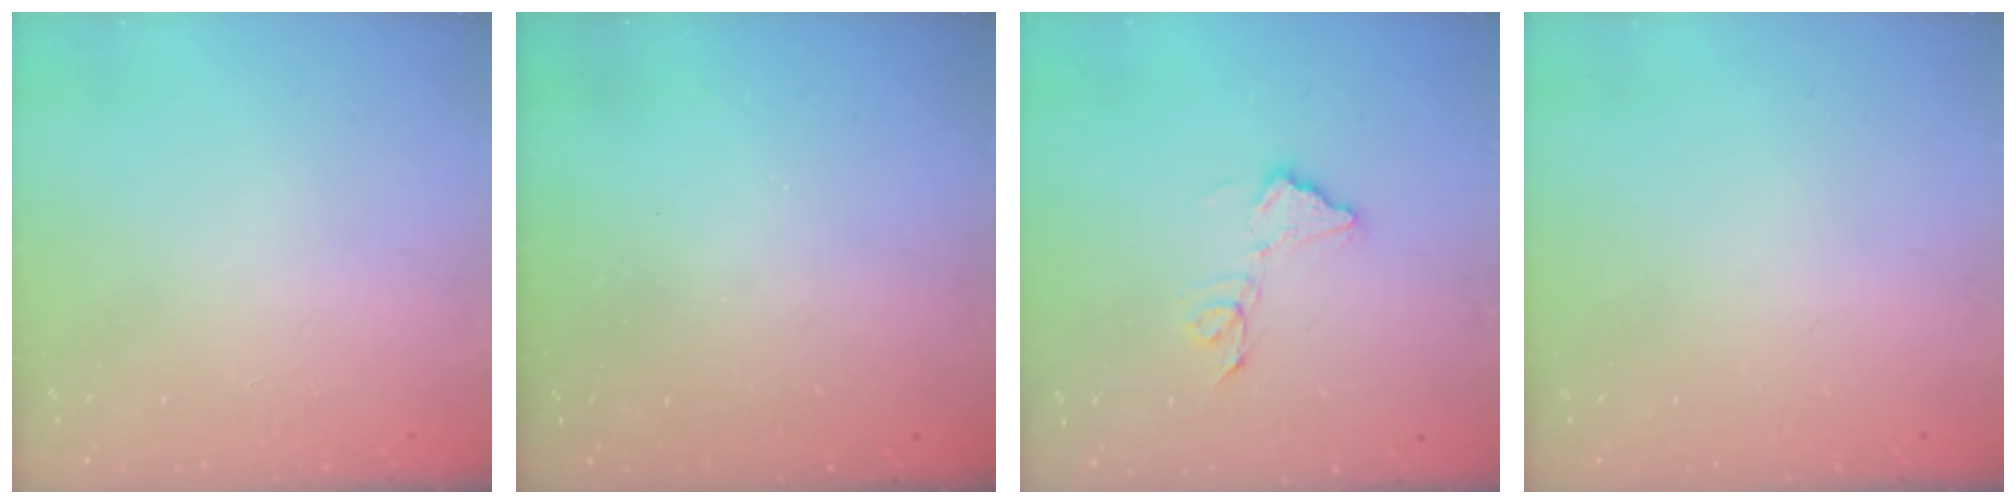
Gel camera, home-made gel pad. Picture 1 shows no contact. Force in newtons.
{"total": 3.0, "press": 3.0, "slide": 0.1}
{"total": 9.1, "press": 9.0, "slide": 0.6}
{"total": 0.0}